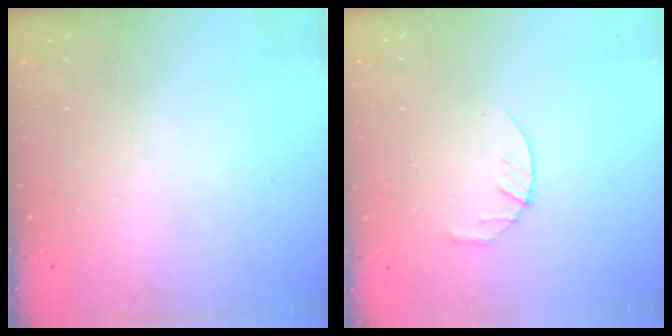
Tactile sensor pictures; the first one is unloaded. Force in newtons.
{"total": 3.0, "press": 2.9, "slide": 0.5}